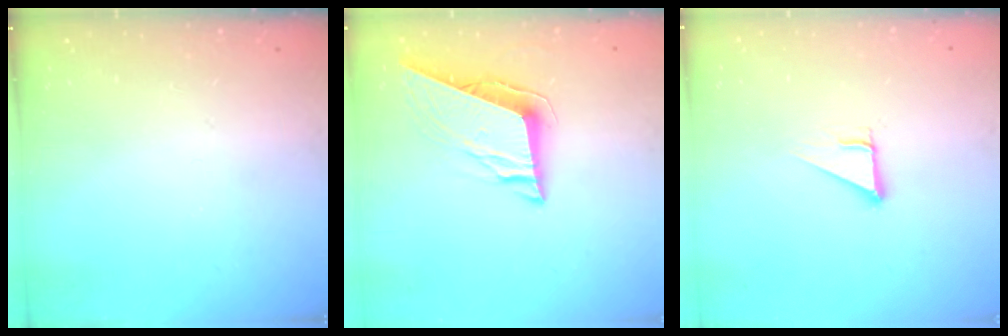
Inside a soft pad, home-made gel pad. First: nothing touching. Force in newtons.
{"total": 9.0, "press": 8.9, "slide": 1.5}
{"total": 2.7, "press": 2.7, "slide": 0.3}